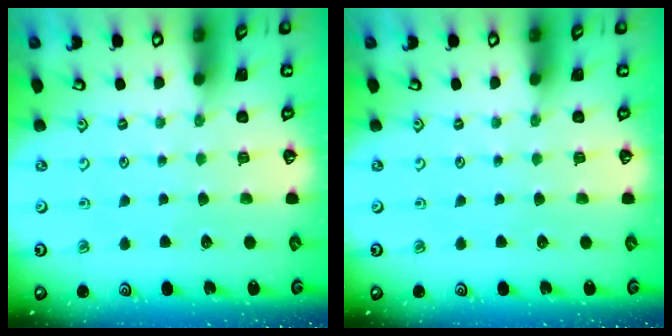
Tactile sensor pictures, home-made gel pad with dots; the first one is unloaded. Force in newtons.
{"total": 0.0}